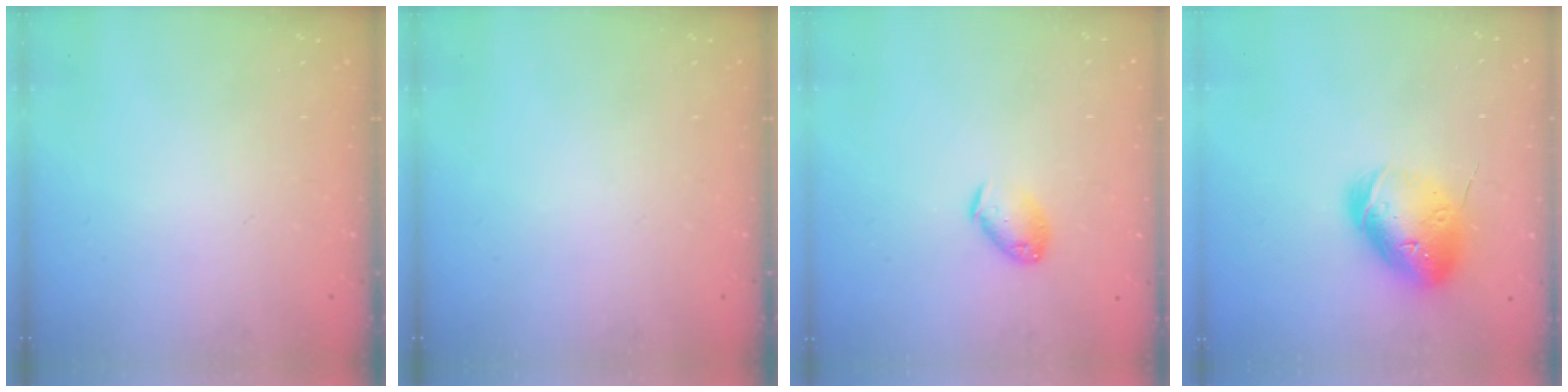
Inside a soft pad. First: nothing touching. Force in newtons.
{"total": 0.0}
{"total": 7.8, "press": 7.7, "slide": 1.0}
{"total": 17.6, "press": 17.4, "slide": 2.6}